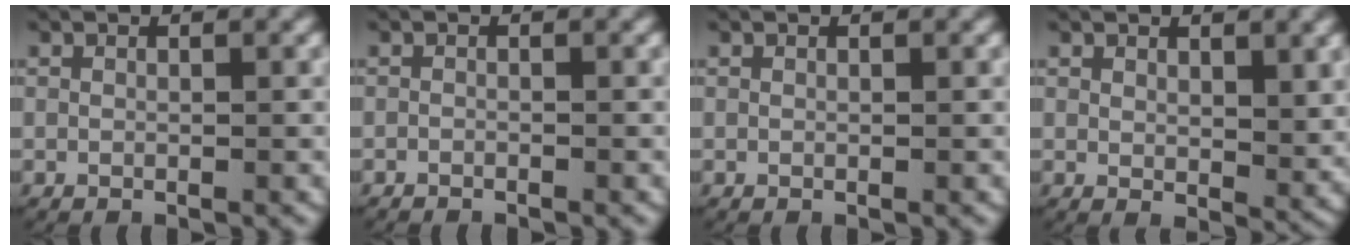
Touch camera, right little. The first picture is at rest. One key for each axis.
{"total": 0.8, "fx": -0.8, "fy": 0.1, "fz": 0.0, "tx": -0.003, "ty": -0.005, "tz": -0.014}
{"total": 0.0}
{"total": 1.9, "fx": 1.1, "fy": 0.8, "fz": 1.4, "tx": -0.017, "ty": -0.009, "tz": 0.024}